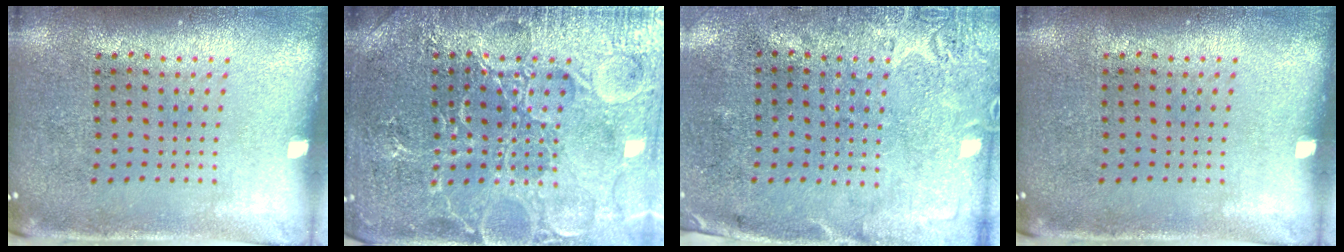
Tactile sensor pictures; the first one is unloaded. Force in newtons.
{"total": 5.0, "press": 4.9, "slide": 0.7}
{"total": 2.8, "press": 2.2, "slide": 1.8}
{"total": 0.0}